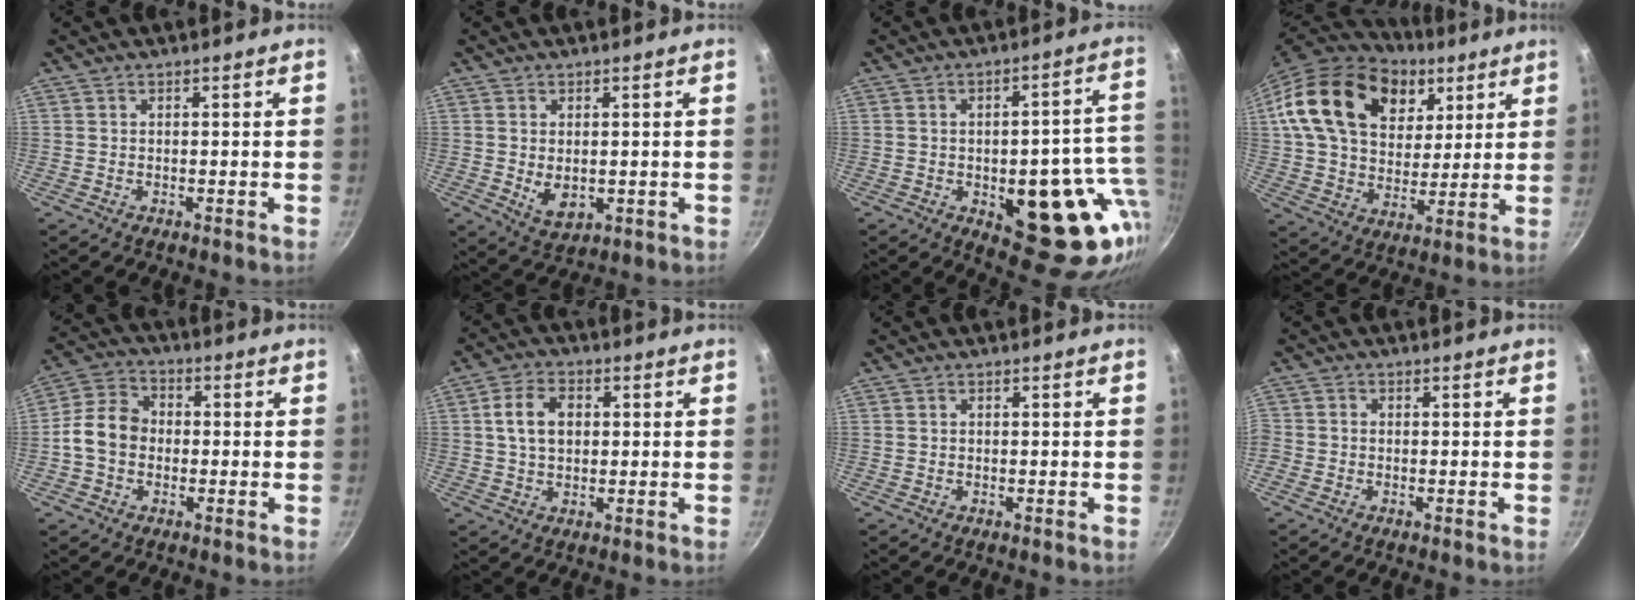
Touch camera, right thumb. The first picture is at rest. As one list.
[{"total": 5.4, "force": [-0.1, 3.6, 4.0], "torque": [-0.062, -0.013, 0.009]}, {"total": 20.3, "force": [-3.6, 9.5, 17.6], "torque": [-0.156, 0.001, -0.038]}, {"total": 25.0, "force": [10.4, 17.3, 14.8], "torque": [-0.238, -0.008, 0.181]}, {"total": 9.1, "force": [-1.0, 7.3, 5.4], "torque": [-0.075, 0.026, -0.038]}, {"total": 7.7, "force": [1.2, 5.4, 5.3], "torque": [-0.080, 0.011, 0.017]}, {"total": 0.0}, {"total": 1.9, "force": [-0.9, 1.5, 0.7], "torque": [-0.016, 0.005, -0.024]}]